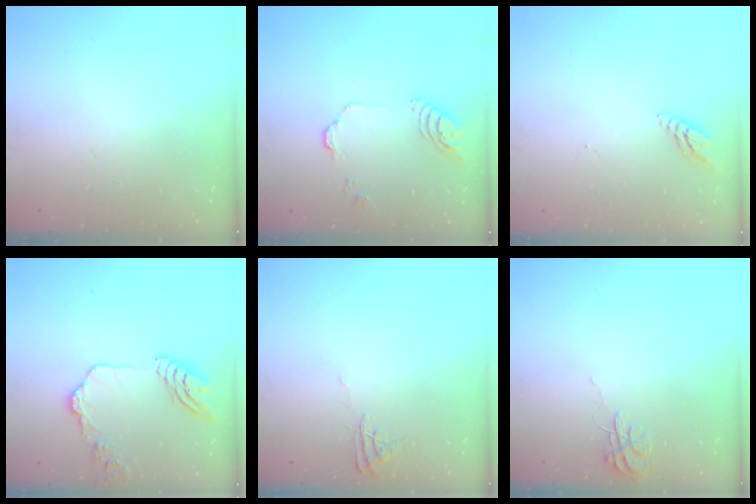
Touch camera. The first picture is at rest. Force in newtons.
{"total": 7.3, "press": 7.3, "slide": 0.6}
{"total": 6.8, "press": 6.8, "slide": 0.4}
{"total": 13.8, "press": 13.7, "slide": 1.8}
{"total": 5.1, "press": 5.1, "slide": 0.5}
{"total": 6.1, "press": 6.0, "slide": 0.5}